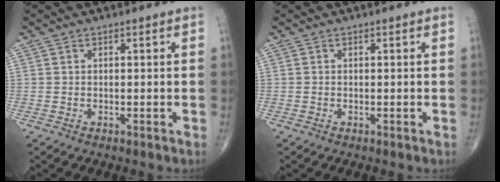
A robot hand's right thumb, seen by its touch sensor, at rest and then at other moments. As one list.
[{"total": 0.0}]